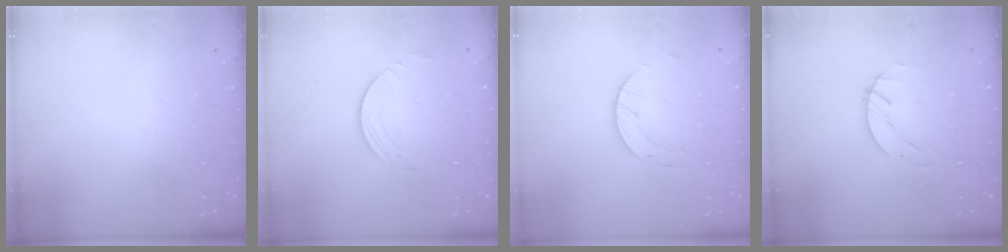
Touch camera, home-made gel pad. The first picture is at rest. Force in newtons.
{"total": 2.8, "press": 2.8, "slide": 0.2}
{"total": 2.8, "press": 2.8, "slide": 0.3}
{"total": 0.6, "press": 0.6, "slide": 0.1}